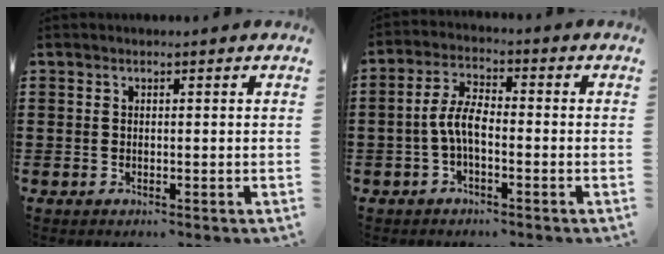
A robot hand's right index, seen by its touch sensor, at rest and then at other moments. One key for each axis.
{"total": 5.3, "fx": -1.3, "fy": 2.2, "fz": 4.7, "tx": -0.111, "ty": -0.001, "tz": -0.032}